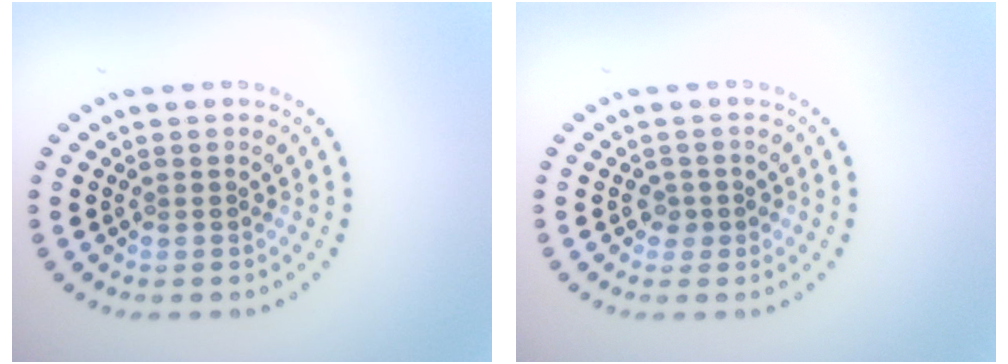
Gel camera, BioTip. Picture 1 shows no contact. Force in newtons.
{"total": 1.0, "press": 0.9, "slide": 0.6}